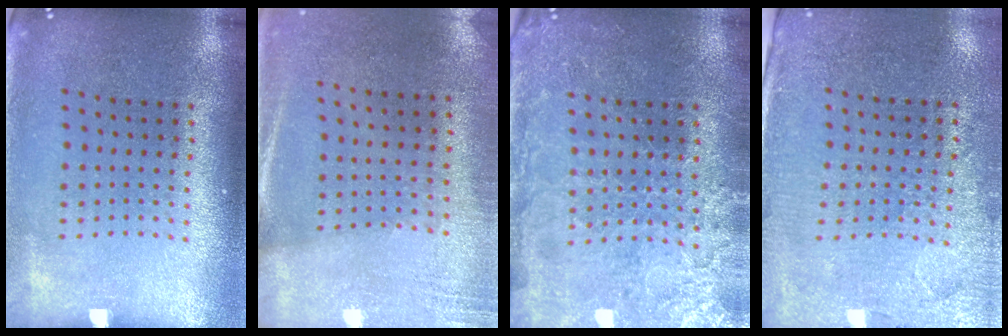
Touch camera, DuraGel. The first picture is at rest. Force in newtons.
{"total": 2.6, "press": 2.3, "slide": 1.3}
{"total": 3.3, "press": 3.2, "slide": 0.8}
{"total": 3.0, "press": 2.8, "slide": 0.9}